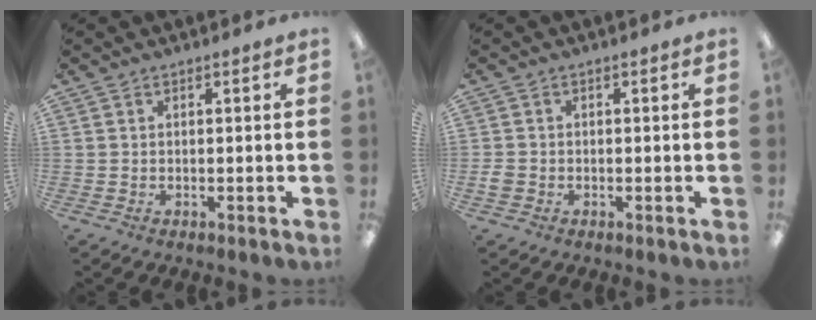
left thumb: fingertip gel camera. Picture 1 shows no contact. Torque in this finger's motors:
{"motor_torque": [-0.21, 0.19, 0.15, -0.22, 0.01]}